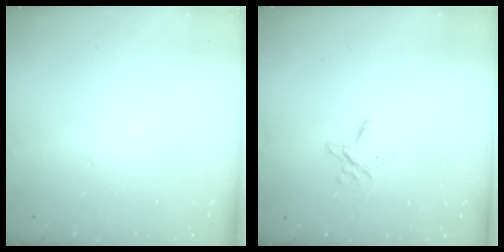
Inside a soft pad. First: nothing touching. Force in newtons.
{"total": 3.6, "press": 3.6, "slide": 0.2}